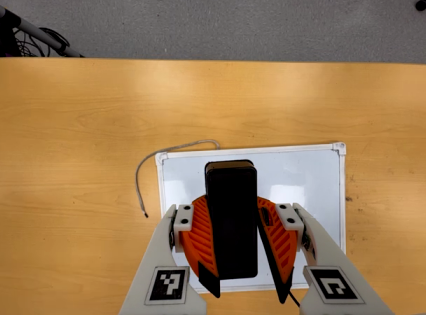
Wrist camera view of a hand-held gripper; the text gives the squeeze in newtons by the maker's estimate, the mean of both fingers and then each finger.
{"total": 9.0, "left": 9.4, "right": 8.5}